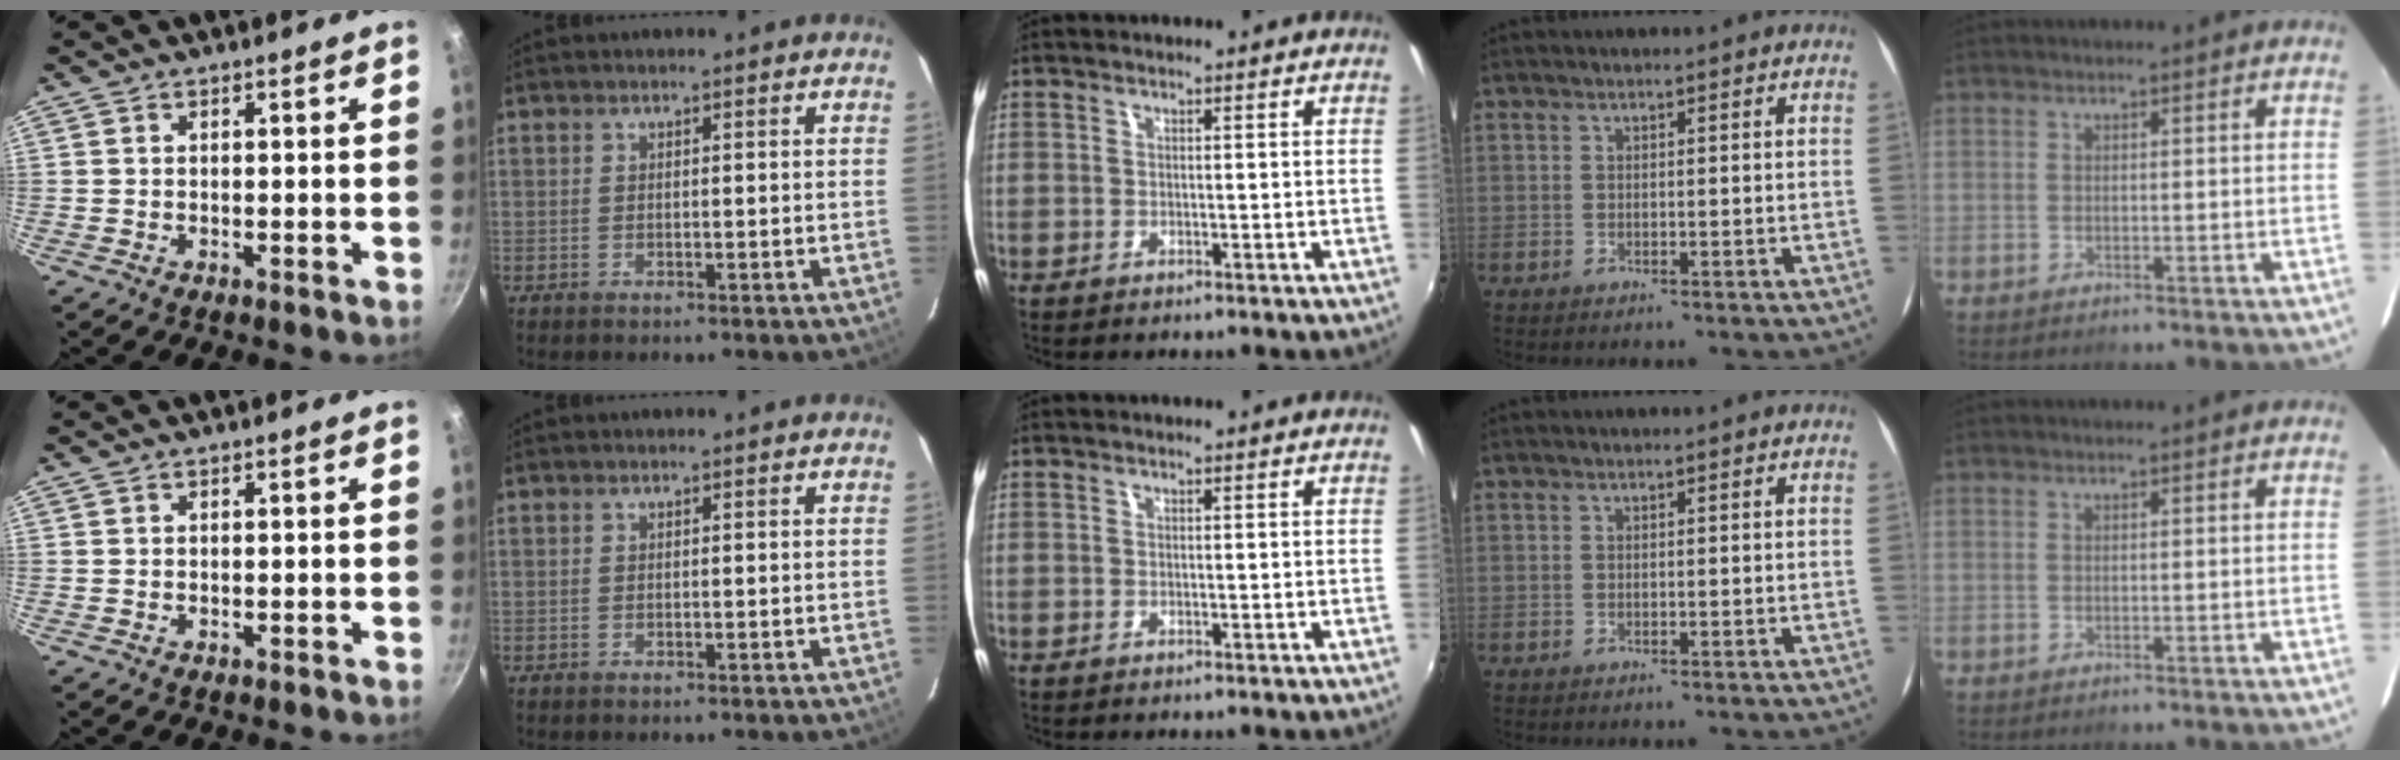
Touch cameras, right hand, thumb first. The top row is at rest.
{}